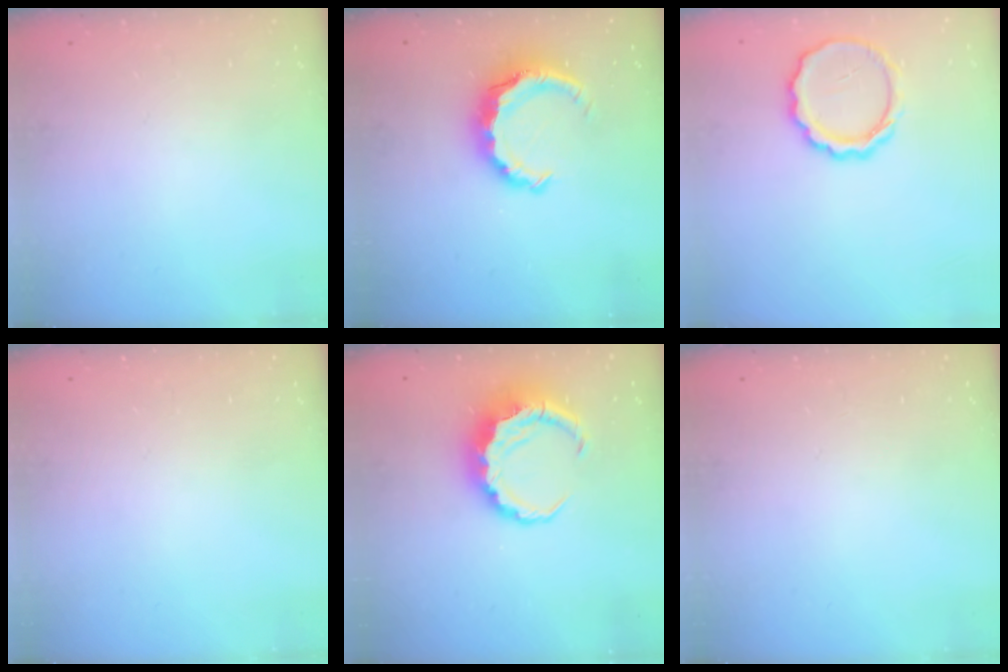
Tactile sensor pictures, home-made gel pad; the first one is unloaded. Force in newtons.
{"total": 8.6, "press": 8.5, "slide": 1.1}
{"total": 10.1, "press": 9.9, "slide": 2.2}
{"total": 0.0}
{"total": 7.7, "press": 7.6, "slide": 1.7}
{"total": 0.0}